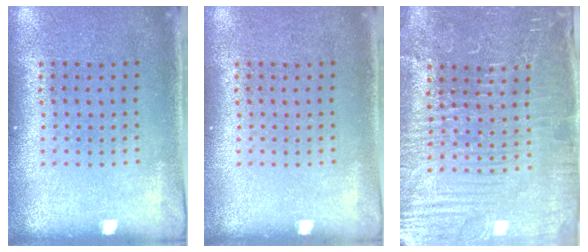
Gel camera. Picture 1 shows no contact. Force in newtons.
{"total": 0.0}
{"total": 4.7, "press": 4.5, "slide": 1.5}